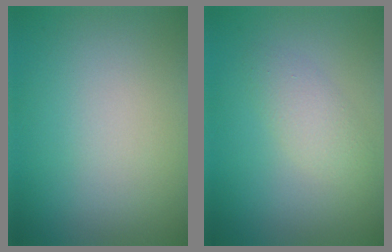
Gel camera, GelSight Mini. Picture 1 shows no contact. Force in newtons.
{"total": 2.1, "press": 2.1, "slide": 0.1}